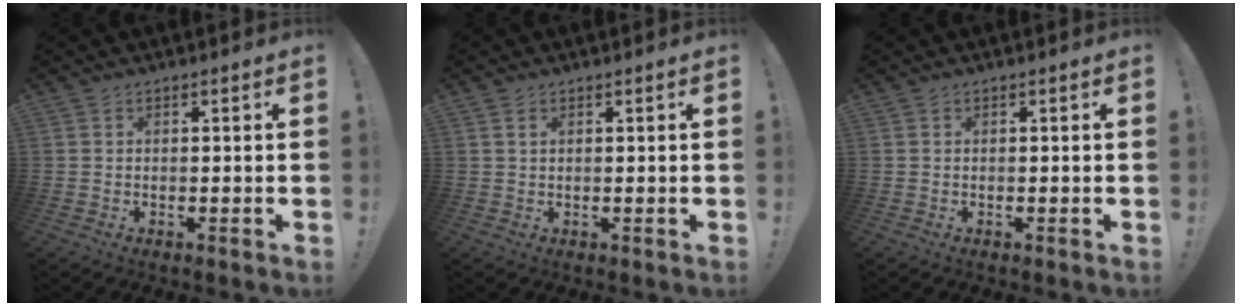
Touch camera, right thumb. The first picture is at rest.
{"total": 1.3, "force": [0.7, 0.5, 1.0], "torque": [-0.016, -0.001, 0.012]}
{"total": 0.0}